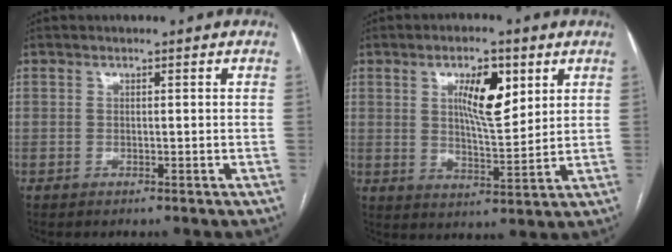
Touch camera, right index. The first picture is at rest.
{"total": 8.6, "force": [3.3, 2.5, 7.5], "torque": [-0.127, 0.001, 0.059]}